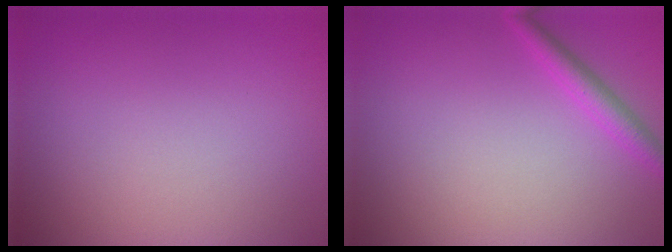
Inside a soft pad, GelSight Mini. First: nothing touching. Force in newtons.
{"total": 2.0, "press": 2.0, "slide": 0.1}